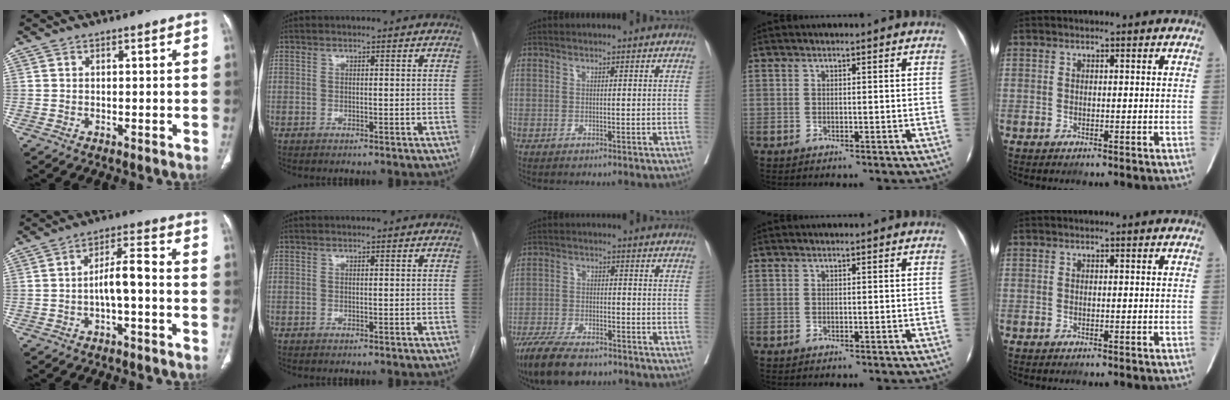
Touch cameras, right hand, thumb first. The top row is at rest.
{"thumb": {"total": 5.9, "force": [-1.5, 1.6, 5.4], "torque": [-0.097, 0.032, -0.028]}, "middle": {"total": 10.7, "force": [-8.3, 3.3, 5.9], "torque": [-0.103, -0.019, -0.141]}}